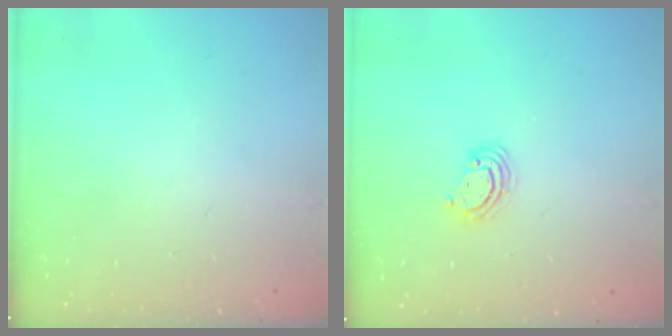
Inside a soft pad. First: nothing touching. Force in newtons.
{"total": 4.0, "press": 4.0, "slide": 0.3}